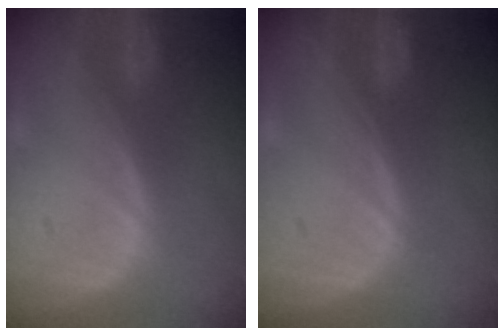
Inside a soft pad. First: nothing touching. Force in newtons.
{"total": 0.0}